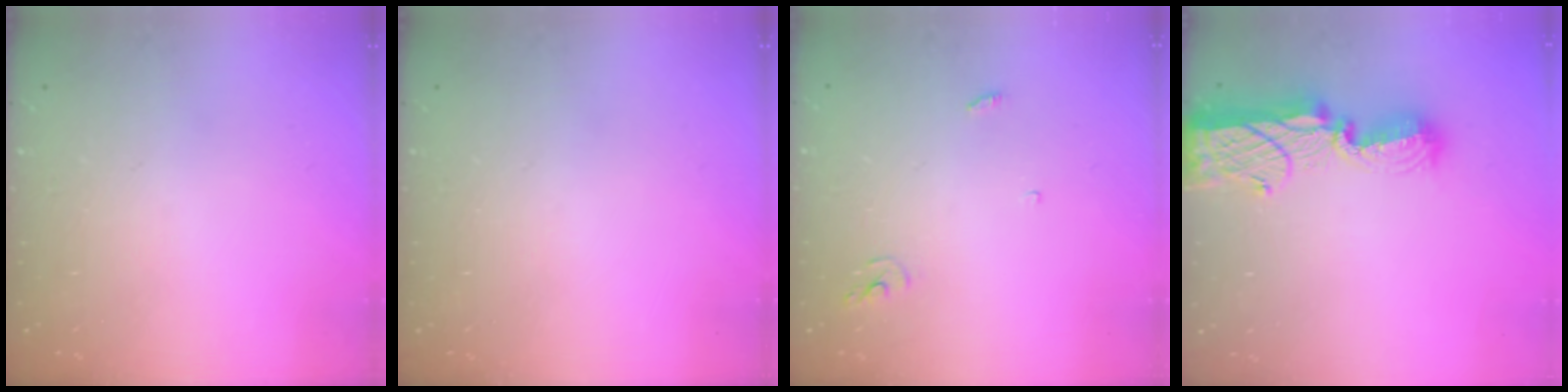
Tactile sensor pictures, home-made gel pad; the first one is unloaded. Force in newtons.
{"total": 0.0}
{"total": 3.3, "press": 3.2, "slide": 0.3}
{"total": 14.4, "press": 14.3, "slide": 1.7}